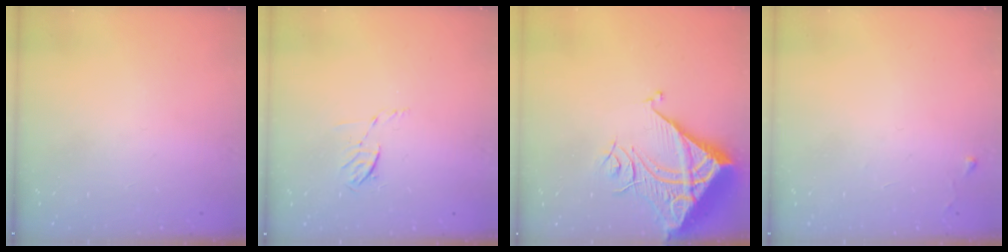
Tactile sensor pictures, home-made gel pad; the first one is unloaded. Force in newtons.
{"total": 4.4, "press": 4.2, "slide": 1.5}
{"total": 10.3, "press": 10.3, "slide": 1.3}
{"total": 3.3, "press": 3.3, "slide": 0.5}